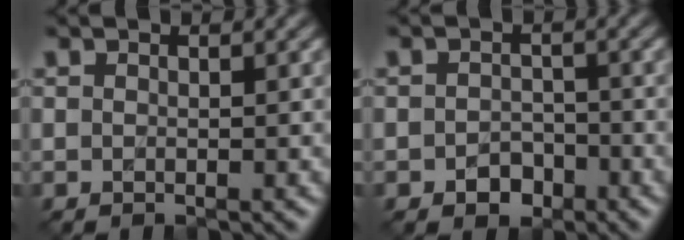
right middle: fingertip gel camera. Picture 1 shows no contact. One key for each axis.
{"total": 2.2, "fx": -1.1, "fy": 1.6, "fz": 0.9, "tx": -0.011, "ty": 0.002, "tz": -0.020}